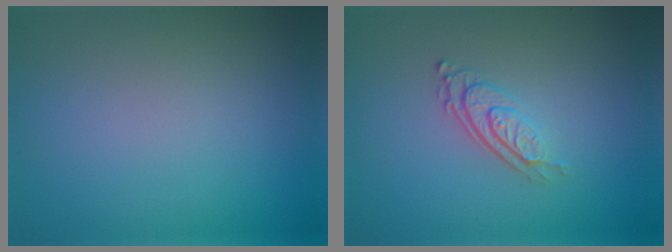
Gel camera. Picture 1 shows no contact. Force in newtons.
{"total": 2.9, "press": 1.9, "slide": 2.2}